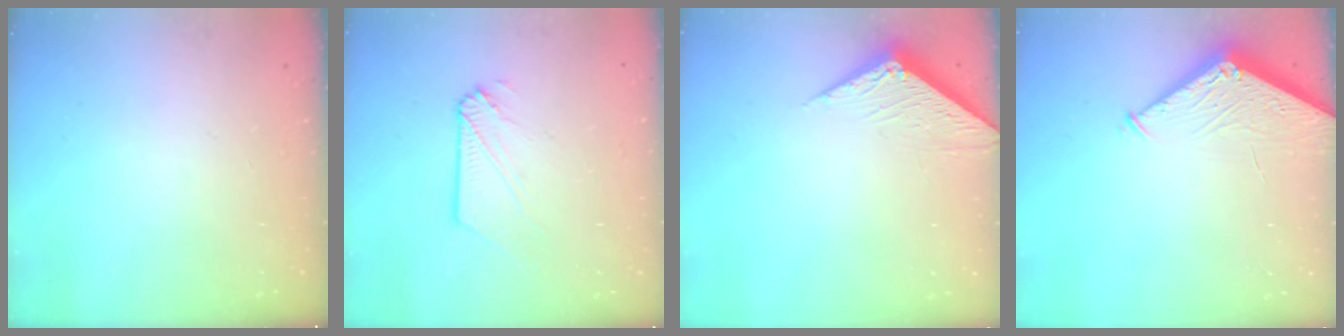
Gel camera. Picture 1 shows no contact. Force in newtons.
{"total": 4.4, "press": 4.4, "slide": 0.5}
{"total": 4.7, "press": 4.7, "slide": 0.3}
{"total": 4.2, "press": 4.2, "slide": 0.5}